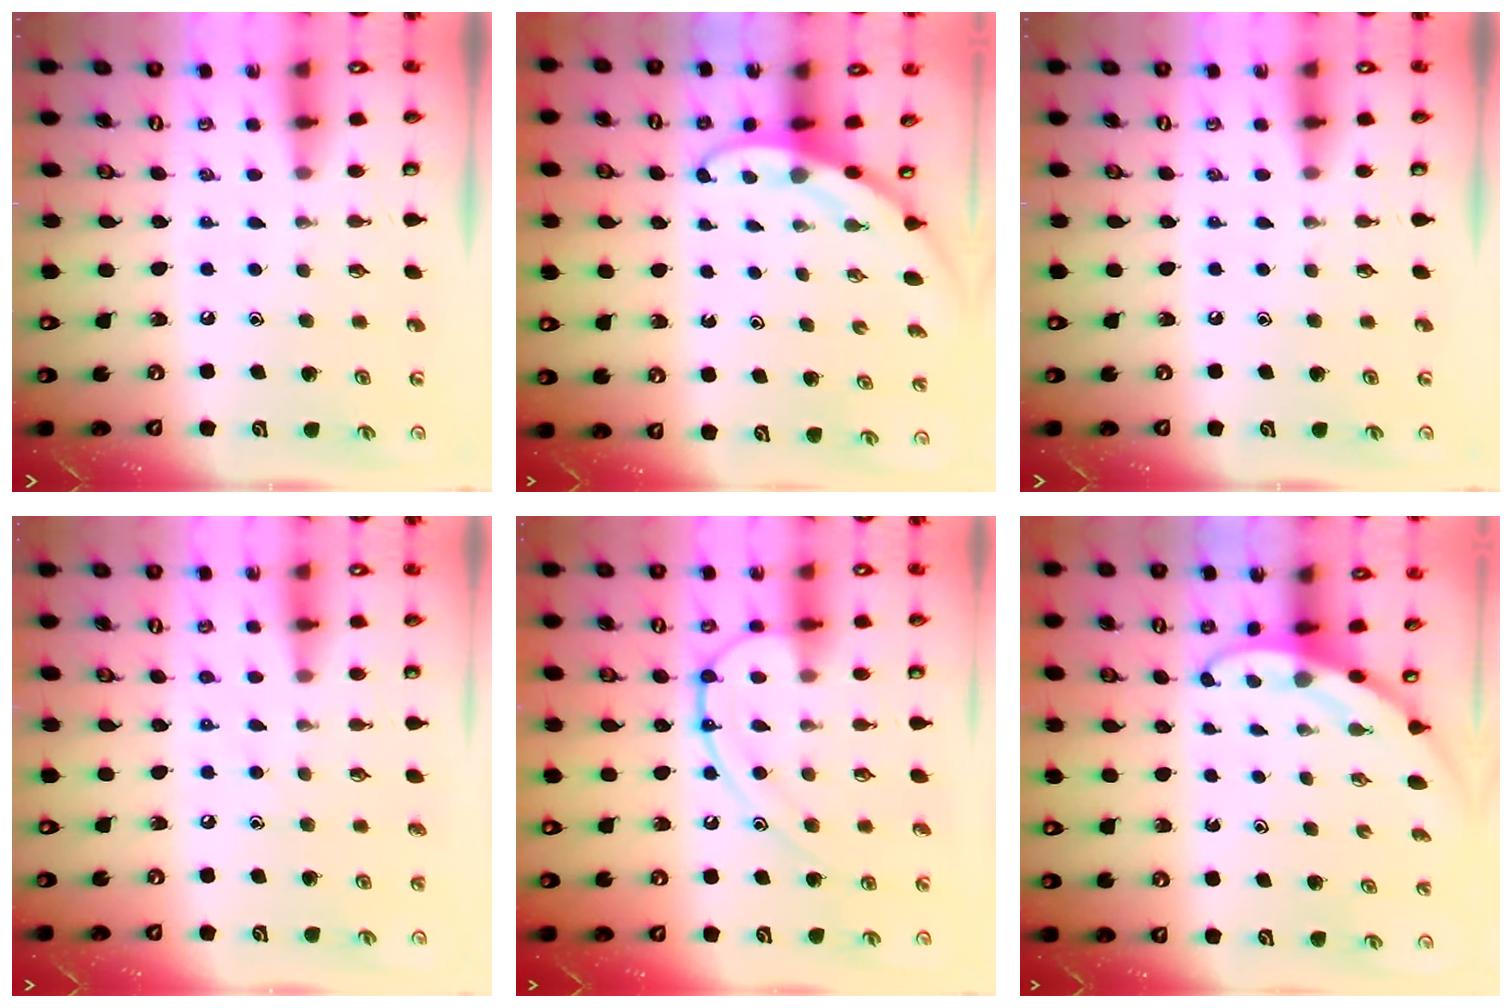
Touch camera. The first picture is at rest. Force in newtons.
{"total": 2.9, "press": 2.9, "slide": 0.1}
{"total": 0.0}
{"total": 5.7, "press": 5.6, "slide": 0.6}
{"total": 11.6, "press": 11.5, "slide": 1.2}
{"total": 2.9, "press": 2.9, "slide": 0.1}